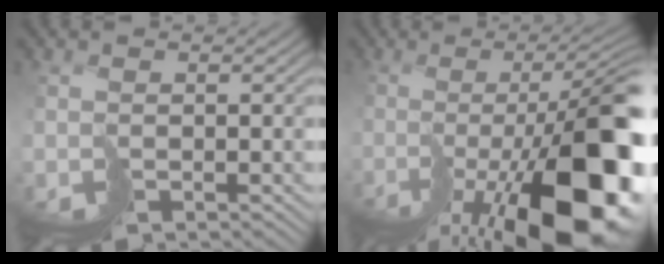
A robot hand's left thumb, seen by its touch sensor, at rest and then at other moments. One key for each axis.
{"total": 19.3, "fx": -7.6, "fy": 5.6, "fz": 16.8, "tx": -0.226, "ty": -0.027, "tz": -0.110}